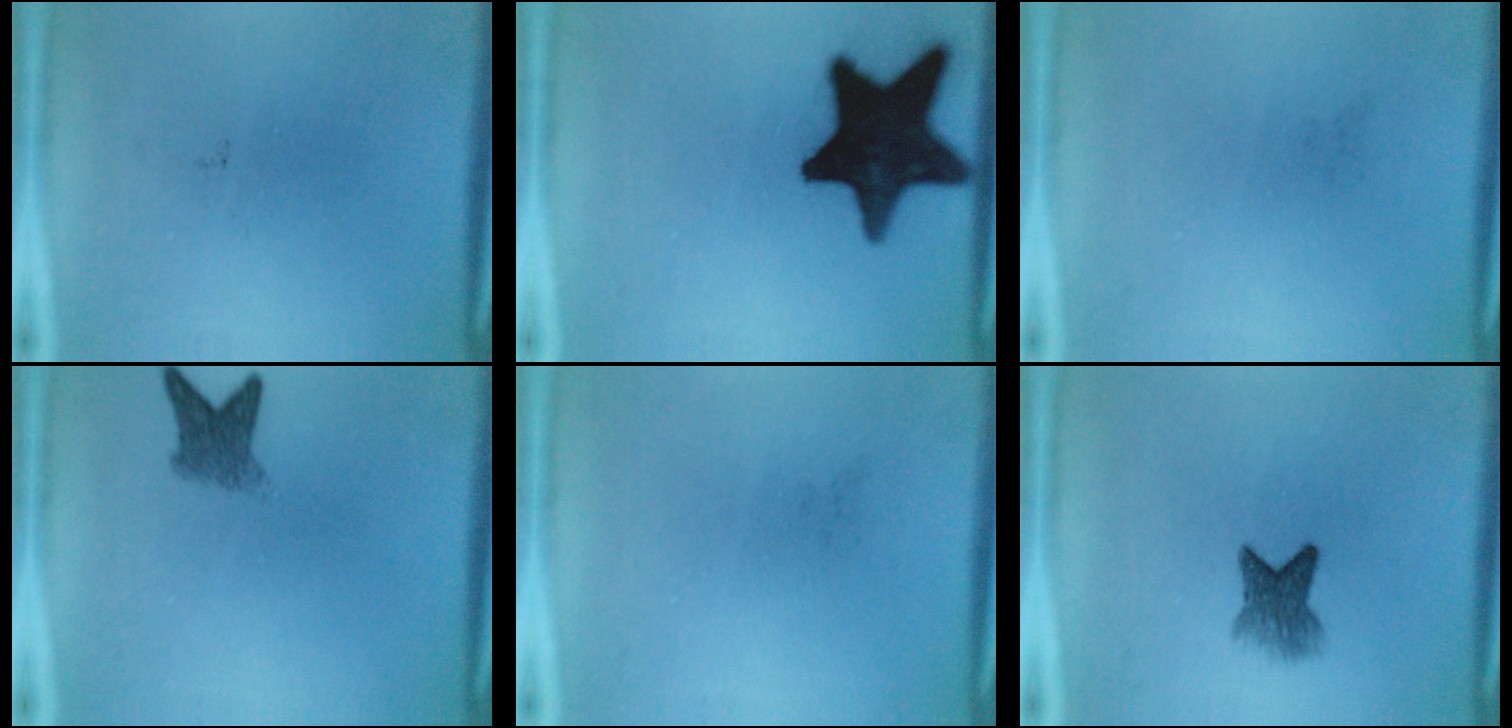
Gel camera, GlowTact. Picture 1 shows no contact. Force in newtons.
{"total": 19.3}
{"total": 0.0}
{"total": 3.5}
{"total": 0.0}
{"total": 4.2}